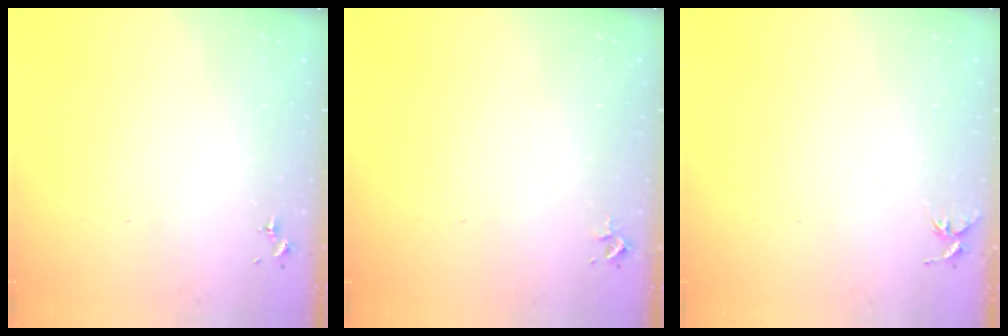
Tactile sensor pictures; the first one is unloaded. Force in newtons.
{"total": 2.4, "press": 2.4, "slide": 0.3}
{"total": 4.9, "press": 4.8, "slide": 0.5}